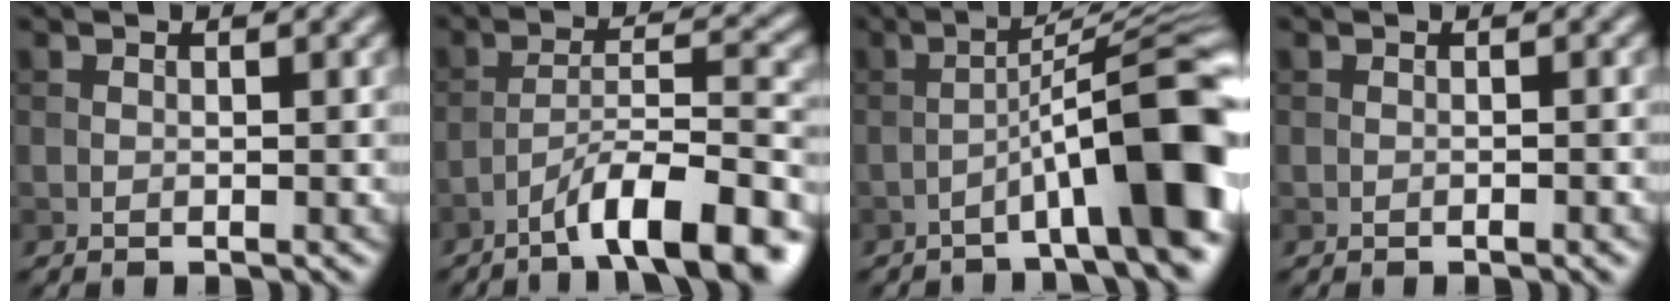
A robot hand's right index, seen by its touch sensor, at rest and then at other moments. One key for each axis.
{"total": 9.9, "fx": -6.5, "fy": 2.1, "fz": 7.2, "tx": -0.112, "ty": 0.017, "tz": -0.106}
{"total": 11.1, "fx": -4.3, "fy": 1.5, "fz": 10.1, "tx": -0.141, "ty": 0.027, "tz": -0.065}
{"total": 0.6, "fx": -0.3, "fy": 0.1, "fz": 0.5, "tx": -0.007, "ty": 0.000, "tz": -0.004}